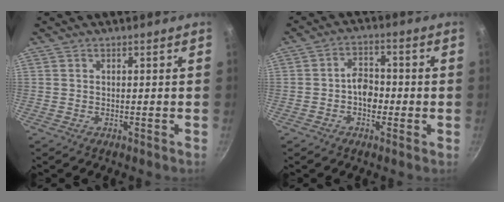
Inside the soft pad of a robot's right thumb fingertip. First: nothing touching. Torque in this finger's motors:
{"motor_torque": [0.91, 0.82, 0.78, -0.48, 0.02]}